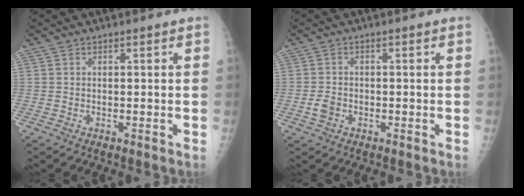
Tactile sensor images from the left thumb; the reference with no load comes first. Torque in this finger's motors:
{"motor_torque": [-0.32, 0.22, -0.02, -0.10, 0.01]}